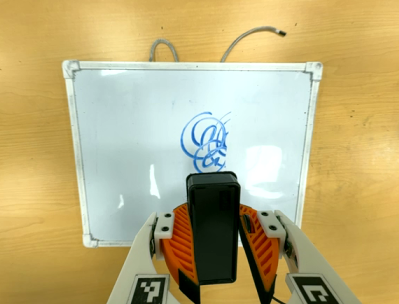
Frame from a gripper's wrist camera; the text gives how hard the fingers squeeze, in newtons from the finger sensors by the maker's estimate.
{"total": 7.9, "left": 8.7, "right": 7.1}